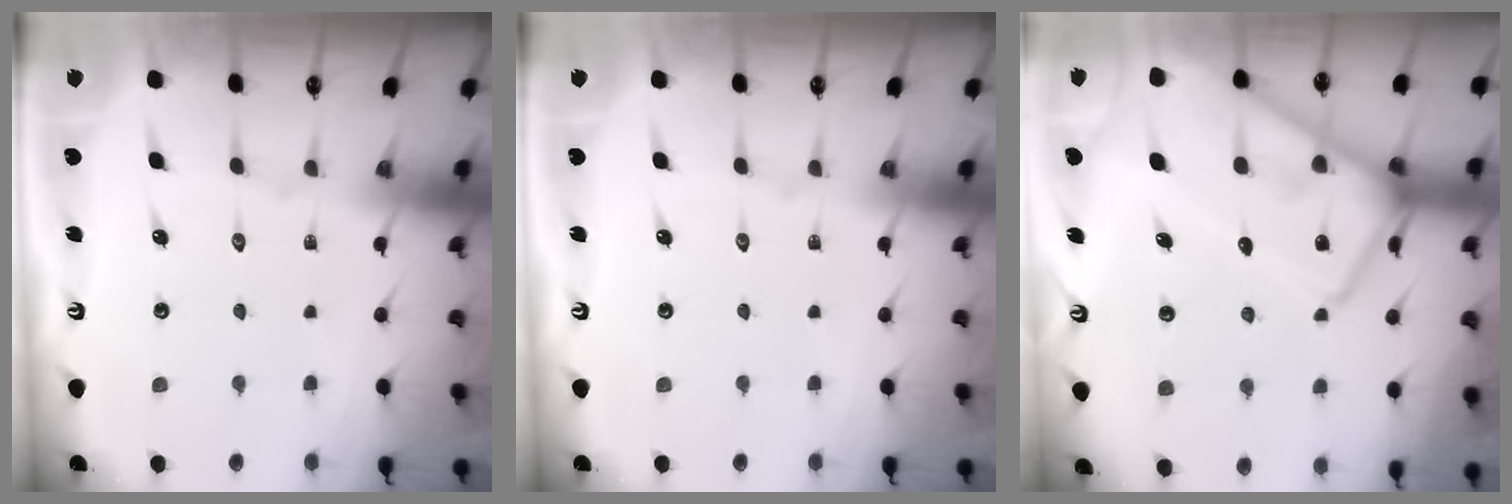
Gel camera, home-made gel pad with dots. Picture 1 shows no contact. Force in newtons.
{"total": 0.0}
{"total": 18.3, "press": 18.2, "slide": 1.7}